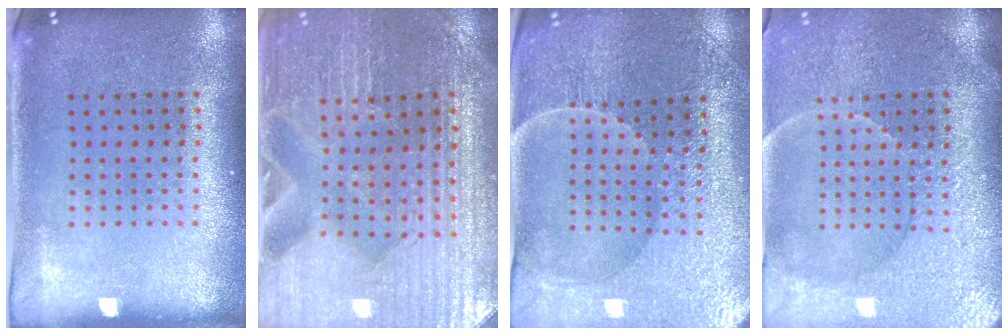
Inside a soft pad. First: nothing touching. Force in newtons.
{"total": 3.4, "press": 3.3, "slide": 0.4}
{"total": 3.5, "press": 3.5, "slide": 0.2}
{"total": 3.7, "press": 3.5, "slide": 1.2}